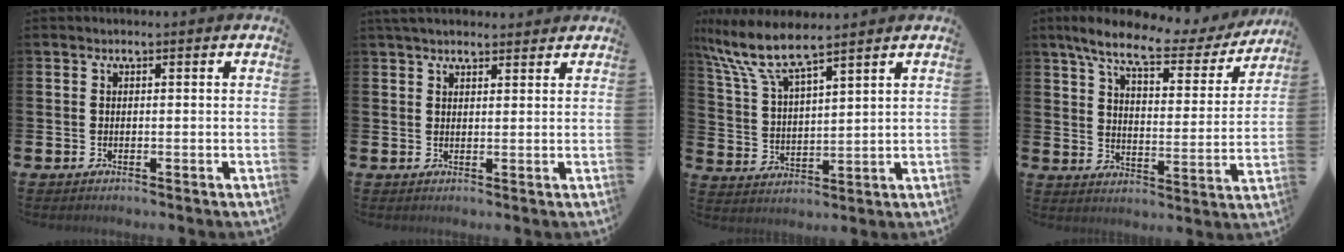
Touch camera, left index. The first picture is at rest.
{"total": 3.2, "force": [2.9, 0.9, 0.9], "torque": [-0.012, -0.008, 0.052]}
{"total": 8.0, "force": [6.9, 1.3, 3.8], "torque": [-0.104, -0.029, 0.122]}
{"total": 8.7, "force": [7.0, 2.1, 4.6], "torque": [-0.104, -0.040, 0.114]}